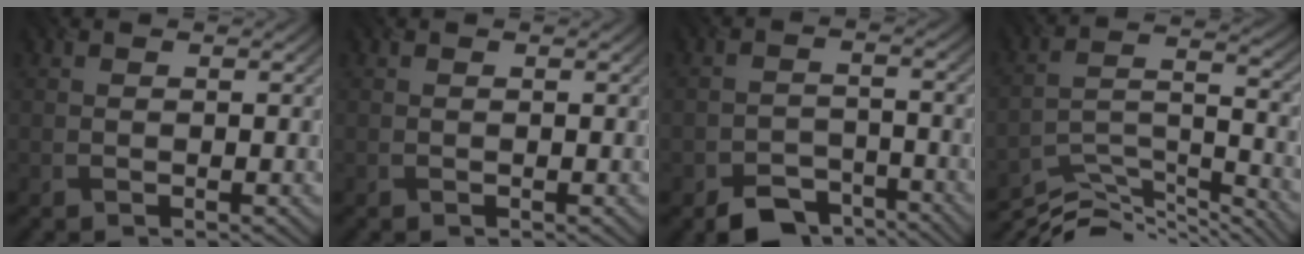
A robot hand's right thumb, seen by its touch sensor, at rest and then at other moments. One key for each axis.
{"total": 0.0}
{"total": 5.9, "fx": -4.5, "fy": 3.0, "fz": 2.4, "tx": -0.039, "ty": -0.008, "tz": -0.080}
{"total": 10.2, "fx": -8.3, "fy": 2.5, "fz": 5.3, "tx": -0.099, "ty": -0.005, "tz": -0.148}